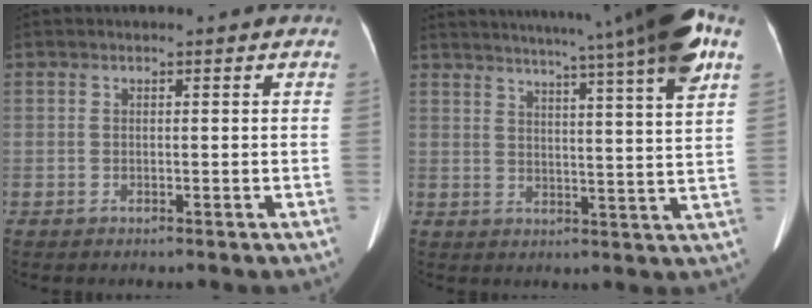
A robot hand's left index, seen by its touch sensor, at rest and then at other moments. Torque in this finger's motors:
{"motor_torque": [0.81, -0.93, 0.18, 0.17]}